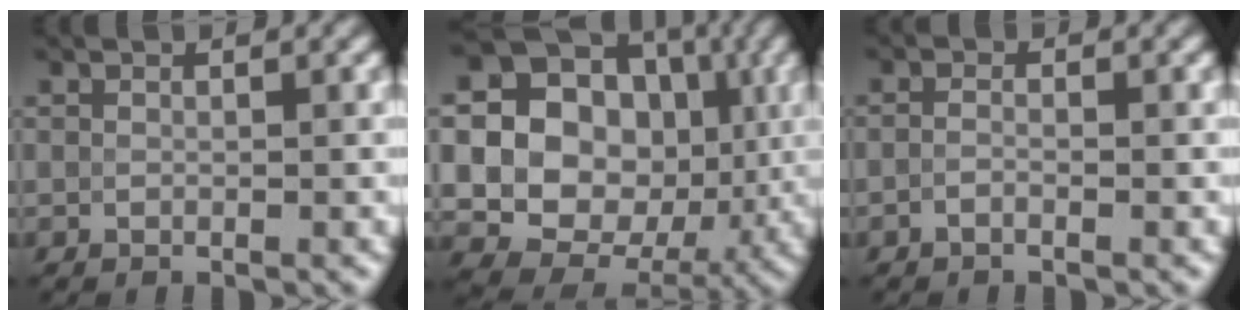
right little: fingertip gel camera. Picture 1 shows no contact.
{"total": 18.9, "force": [1.8, 16.9, 8.2], "torque": [-0.171, 0.036, 0.019]}
{"total": 0.7, "force": [-0.5, 0.0, 0.5], "torque": [-0.013, 0.003, -0.013]}